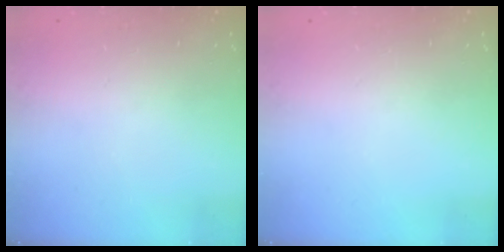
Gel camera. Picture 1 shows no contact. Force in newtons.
{"total": 0.0}